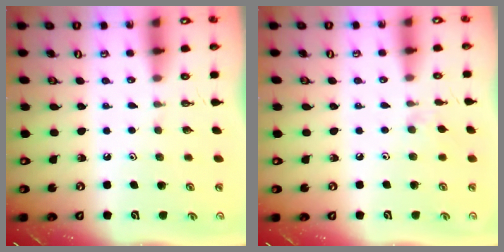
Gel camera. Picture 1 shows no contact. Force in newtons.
{"total": 3.4, "press": 3.3, "slide": 0.6}